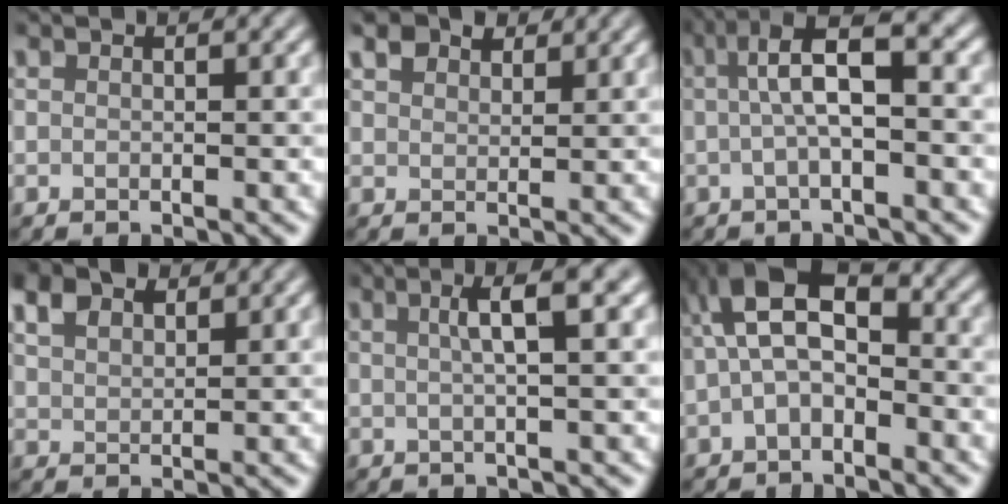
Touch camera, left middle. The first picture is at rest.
{"total": 3.0, "force": [2.2, 1.7, 1.2], "torque": [-0.028, 0.009, 0.039]}
{"total": 5.1, "force": [0.5, 1.2, 4.9], "torque": [-0.090, 0.017, 0.003]}
{"total": 3.4, "force": [2.3, 1.8, 1.7], "torque": [-0.041, 0.011, 0.047]}
{"total": 3.9, "force": [1.1, 0.7, 3.7], "torque": [-0.048, 0.013, 0.012]}
{"total": 5.6, "force": [-0.8, 3.1, 4.6], "torque": [-0.082, 0.023, -0.027]}